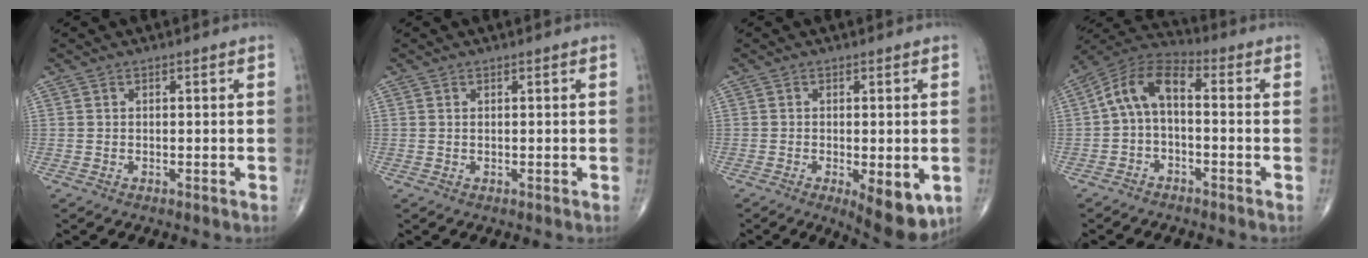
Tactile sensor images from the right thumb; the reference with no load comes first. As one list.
[{"total": 0.0}, {"total": 9.0, "force": [-2.9, 3.4, 7.9], "torque": [-0.101, -0.015, -0.037]}, {"total": 9.1, "force": [-0.5, 4.9, 7.6], "torque": [-0.136, 0.037, -0.024]}]